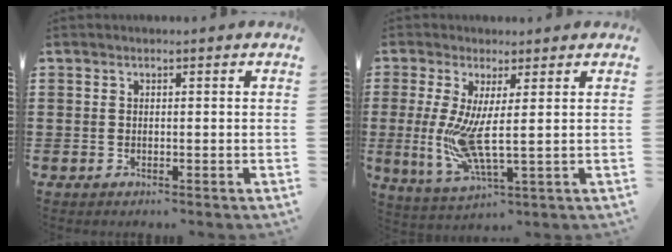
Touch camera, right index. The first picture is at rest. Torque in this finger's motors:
{"motor_torque": [2.06, -0.03, 0.68, 0.21]}